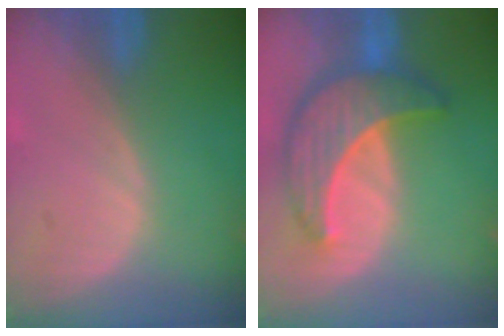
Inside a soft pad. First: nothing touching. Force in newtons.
{"total": 9.6, "press": 9.5, "slide": 0.8}